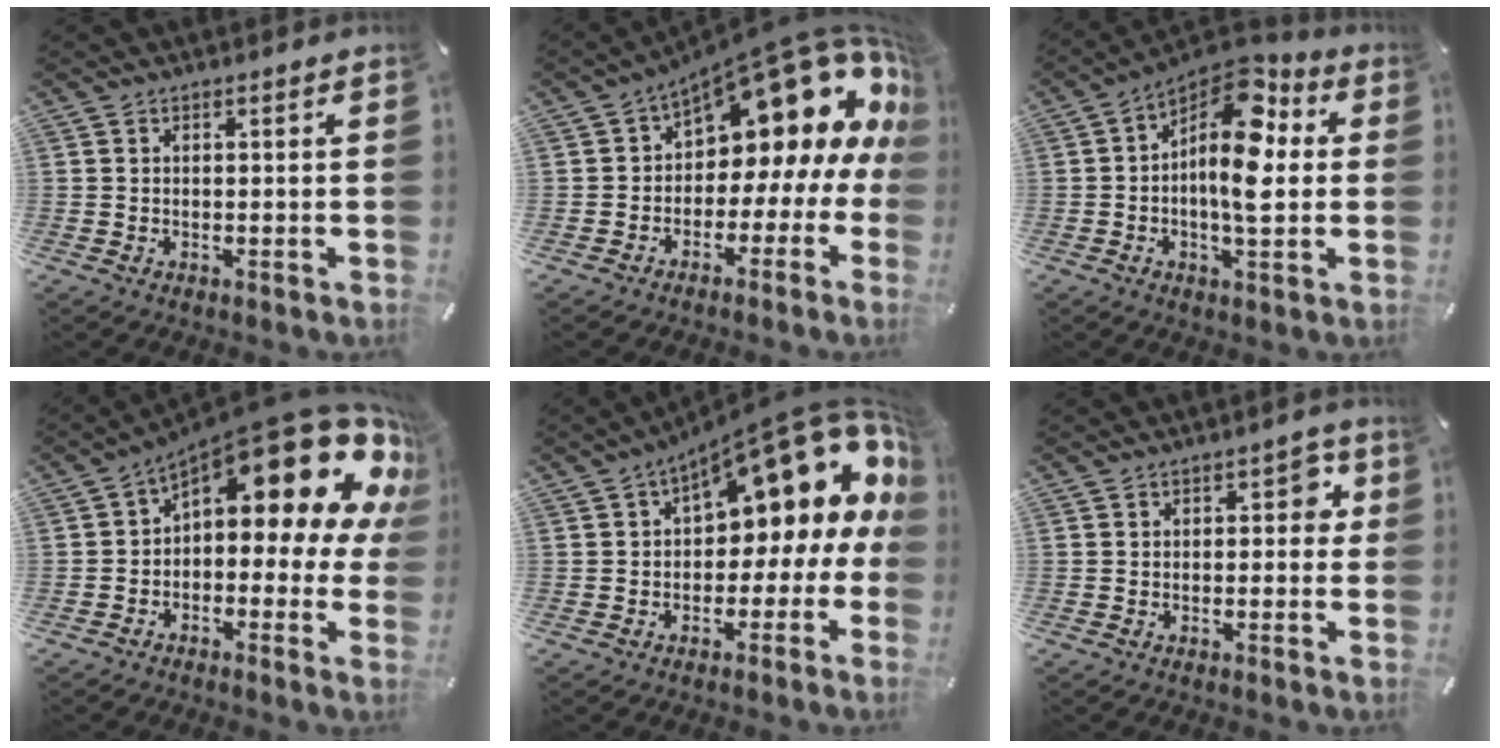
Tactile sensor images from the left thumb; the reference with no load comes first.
{"total": 16.8, "force": [10.8, 8.3, 9.9], "torque": [-0.113, -0.095, 0.173]}
{"total": 14.6, "force": [2.5, 7.0, 12.5], "torque": [-0.228, -0.038, 0.037]}
{"total": 19.8, "force": [10.7, 7.8, 14.7], "torque": [-0.195, -0.090, 0.179]}
{"total": 17.5, "force": [8.5, 7.8, 13.1], "torque": [-0.163, -0.068, 0.138]}
{"total": 3.6, "force": [0.3, 2.3, 2.8], "torque": [-0.032, 0.004, -0.005]}